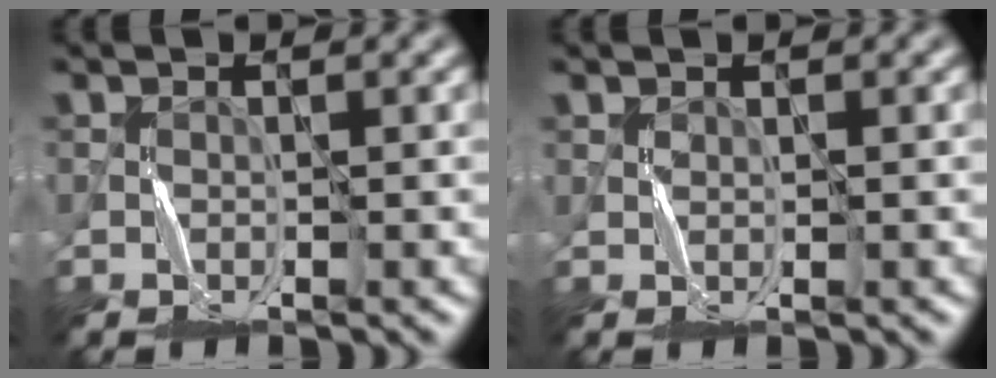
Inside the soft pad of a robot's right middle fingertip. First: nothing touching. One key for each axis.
{"total": 0.5, "fx": 0.4, "fy": 0.3, "fz": 0.1, "tx": -0.006, "ty": -0.001, "tz": 0.011}